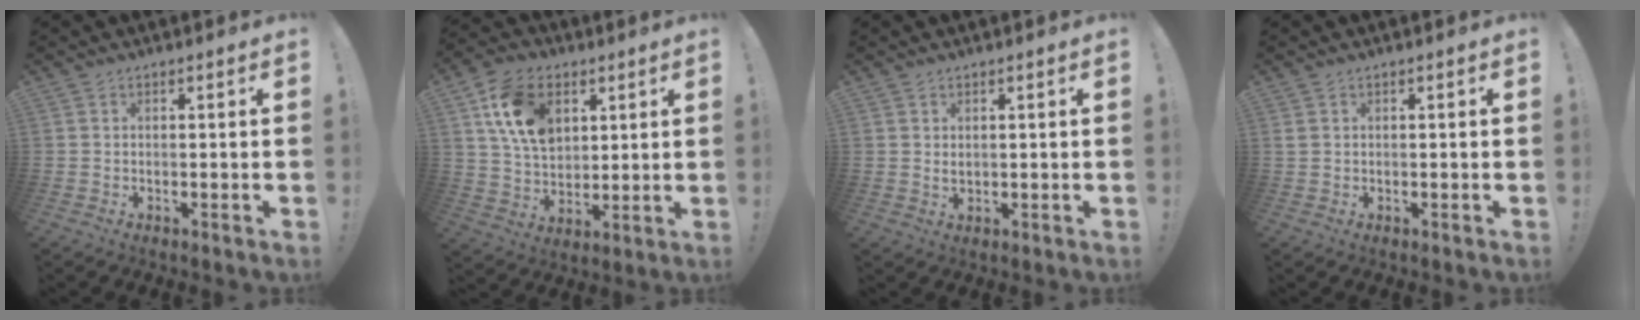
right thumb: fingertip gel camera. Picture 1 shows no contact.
{"total": 16.0, "force": [6.2, 11.3, 9.4], "torque": [-0.157, -0.012, 0.124]}
{"total": 1.5, "force": [0.9, 1.0, 0.7], "torque": [-0.013, -0.001, 0.016]}
{"total": 0.9, "force": [0.4, 0.7, 0.5], "torque": [-0.010, 0.004, 0.008]}